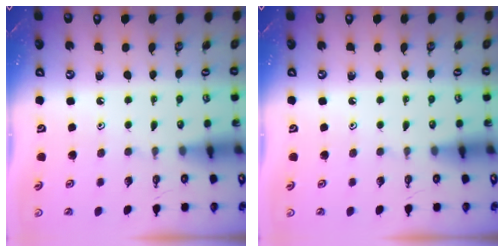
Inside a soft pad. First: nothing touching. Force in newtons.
{"total": 0.0}